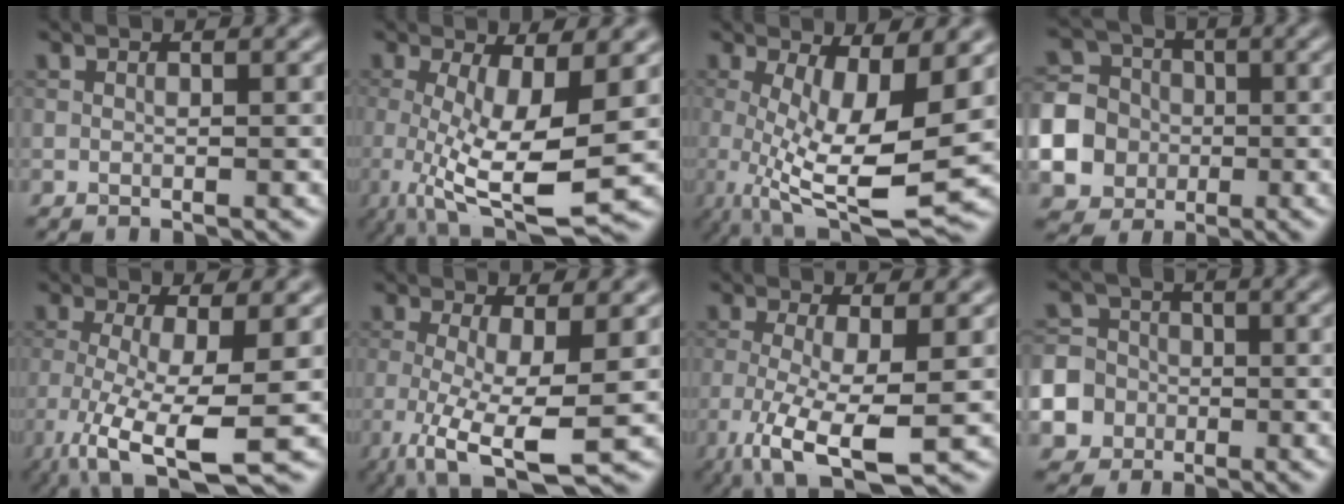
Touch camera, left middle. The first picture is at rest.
{"total": 8.8, "force": [-1.3, 2.4, 8.4], "torque": [-0.161, -0.023, -0.020]}
{"total": 9.6, "force": [-0.9, 2.9, 9.1], "torque": [-0.165, -0.017, -0.011]}
{"total": 15.9, "force": [-3.7, 14.9, 4.1], "torque": [-0.146, -0.027, -0.088]}
{"total": 8.1, "force": [-2.8, 2.0, 7.3], "torque": [-0.145, -0.024, -0.046]}
{"total": 7.2, "force": [-1.8, 1.8, 6.7], "torque": [-0.130, -0.020, -0.029]}
{"total": 7.3, "force": [-2.6, 2.0, 6.5], "torque": [-0.137, -0.018, -0.044]}
{"total": 11.7, "force": [-4.5, 10.6, 2.3], "torque": [-0.079, -0.024, -0.101]}